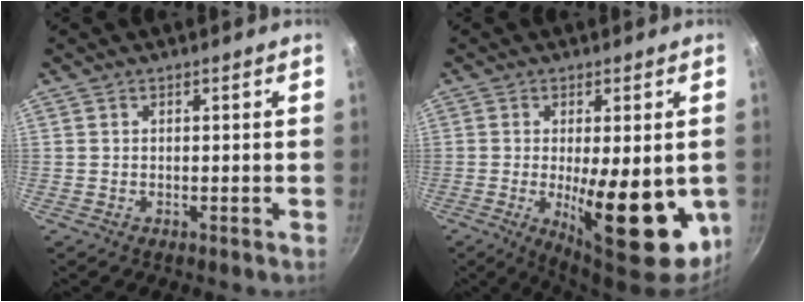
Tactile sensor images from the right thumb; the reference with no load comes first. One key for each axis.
{"total": 18.5, "fx": -3.4, "fy": 6.5, "fz": 17.0, "tx": -0.219, "ty": -0.014, "tz": -0.032}